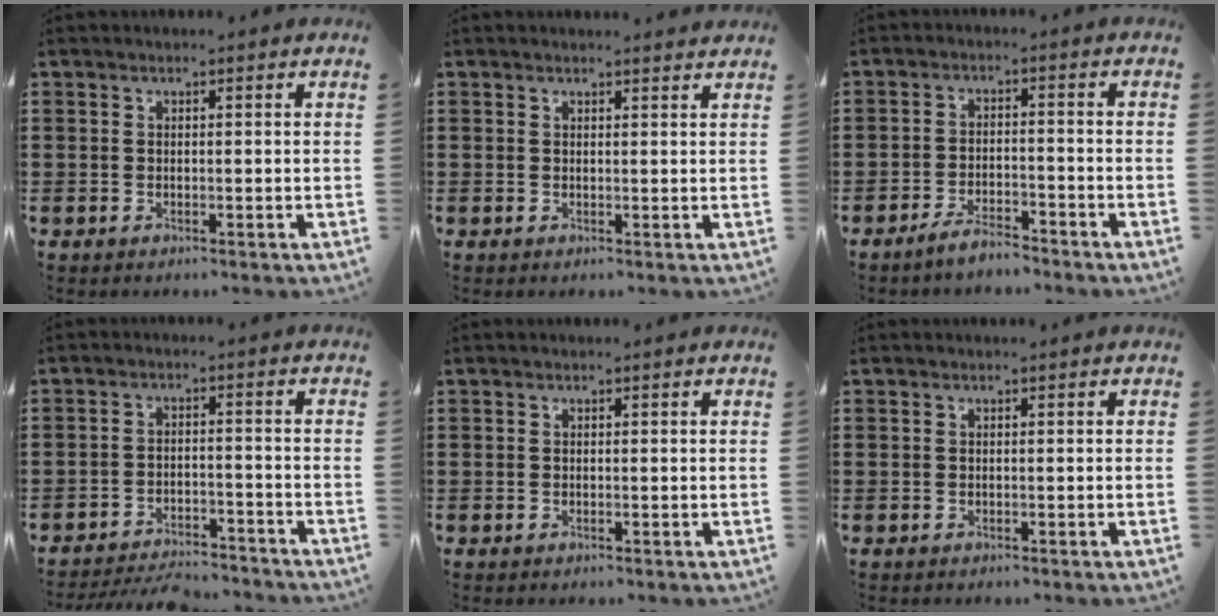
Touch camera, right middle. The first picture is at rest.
{"total": 0.9, "force": [0.9, 0.0, 0.0], "torque": [0.005, -0.007, 0.017]}
{"total": 3.9, "force": [-3.6, 0.5, 1.4], "torque": [-0.030, 0.008, -0.072]}
{"total": 4.5, "force": [-4.4, 0.6, 0.8], "torque": [-0.014, 0.006, -0.090]}
{"total": 0.0}
{"total": 0.0}